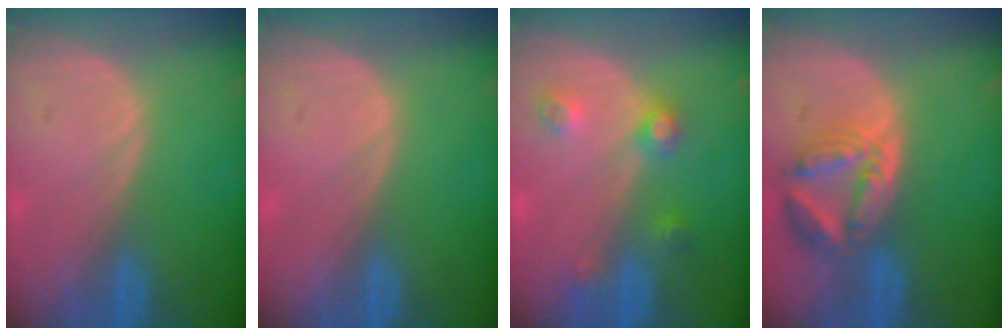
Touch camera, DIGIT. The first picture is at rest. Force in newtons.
{"total": 0.0}
{"total": 4.4, "press": 3.9, "slide": 2.1}
{"total": 8.0, "press": 7.1, "slide": 3.8}